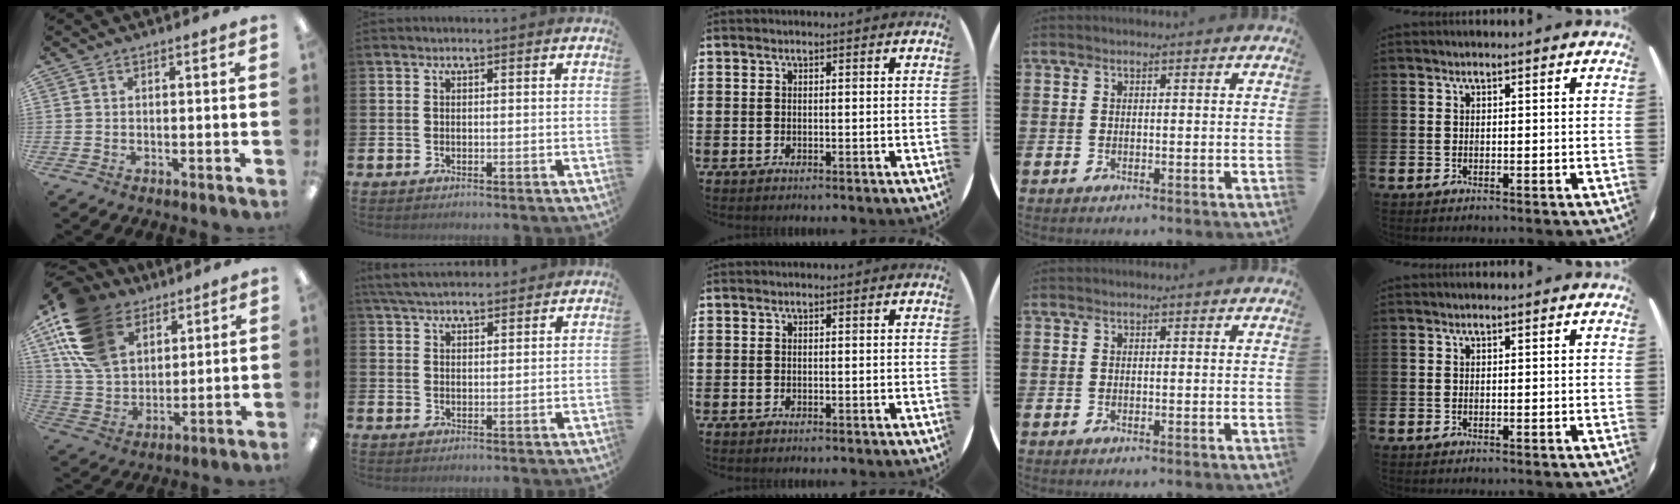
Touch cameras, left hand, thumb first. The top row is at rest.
{"thumb": {"total": 19.1, "force": [10.5, 12.6, 9.7], "torque": [-0.219, -0.031, 0.203]}, "index": {"total": 4.8, "force": [4.6, 1.0, 1.1], "torque": [-0.036, -0.012, 0.085]}}